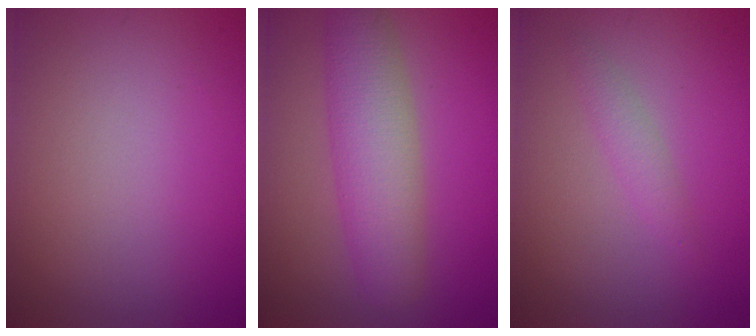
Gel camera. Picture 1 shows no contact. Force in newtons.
{"total": 5.6, "press": 5.6, "slide": 0.2}
{"total": 1.3, "press": 1.3, "slide": 0.0}